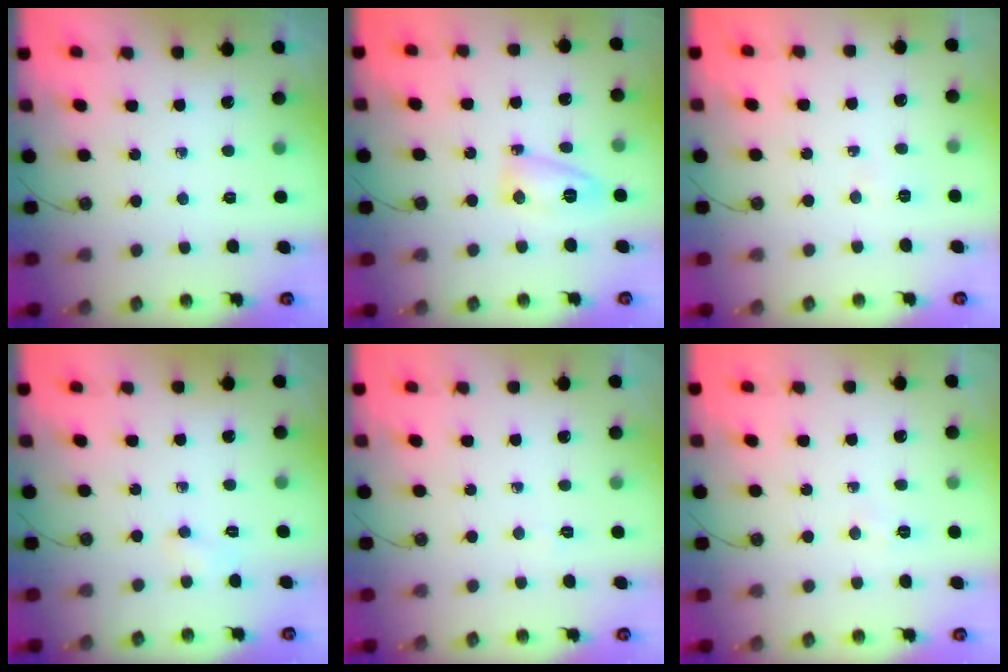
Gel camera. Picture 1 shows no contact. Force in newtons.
{"total": 10.9, "press": 7.0, "slide": 8.4}
{"total": 2.6, "press": 2.4, "slide": 0.9}
{"total": 11.3, "press": 3.8, "slide": 10.7}
{"total": 18.9, "press": 4.1, "slide": 18.4}
{"total": 21.7, "press": 6.6, "slide": 20.7}